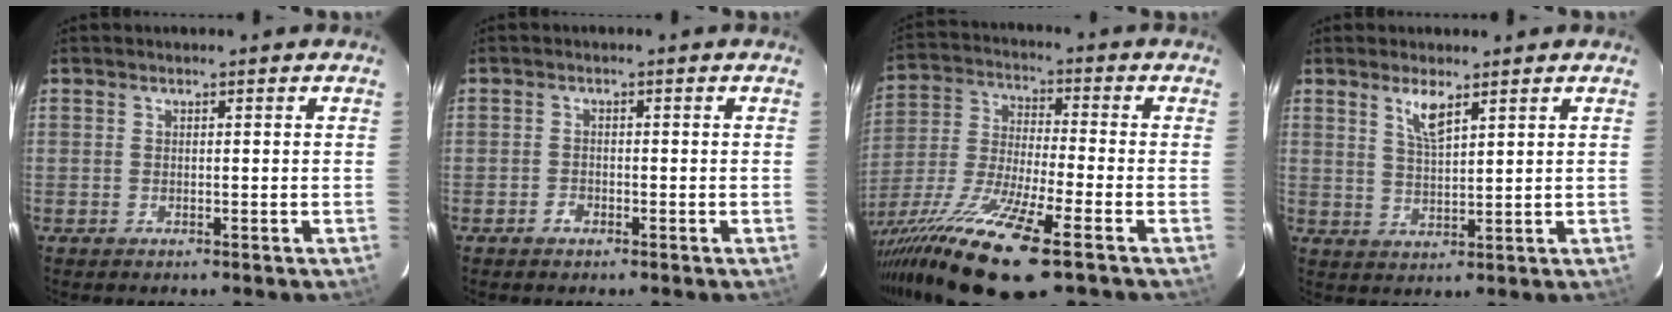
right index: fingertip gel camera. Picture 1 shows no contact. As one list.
[{"total": 1.5, "force": [-1.1, 1.0, 0.5], "torque": [-0.008, 0.002, -0.020]}, {"total": 18.8, "force": [-11.9, 2.4, 14.4], "torque": [-0.294, -0.060, -0.221]}, {"total": 4.5, "force": [2.8, 1.2, 3.3], "torque": [-0.064, -0.002, 0.056]}]